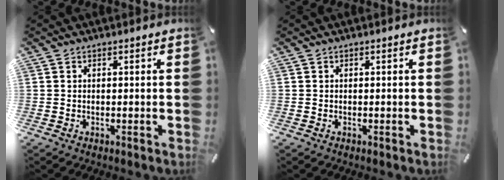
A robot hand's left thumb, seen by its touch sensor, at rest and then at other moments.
{"total": 0.0}